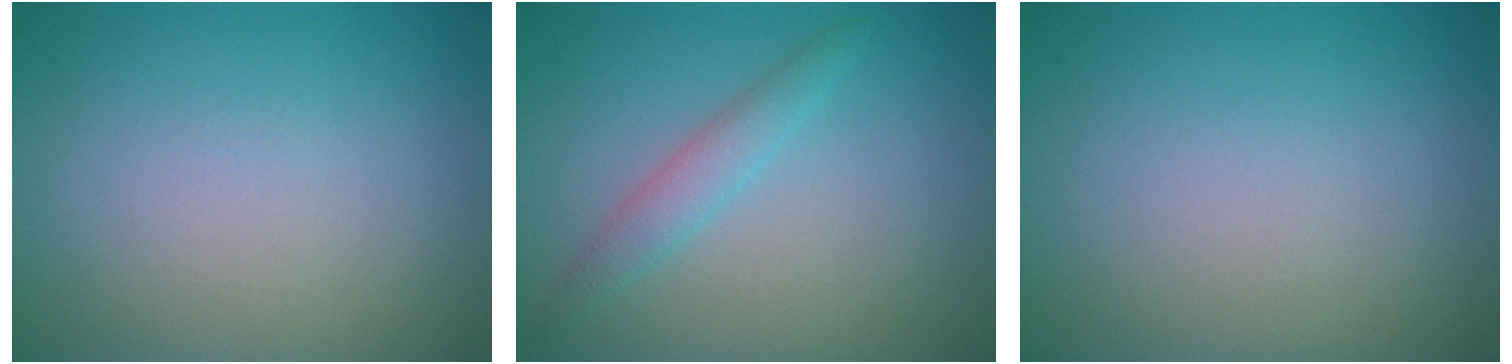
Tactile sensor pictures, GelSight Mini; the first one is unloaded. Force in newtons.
{"total": 2.0, "press": 2.0, "slide": 0.1}
{"total": 0.0}